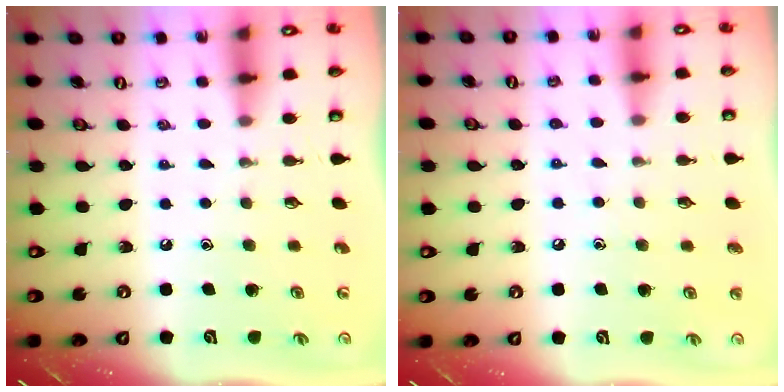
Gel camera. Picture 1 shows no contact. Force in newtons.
{"total": 5.6, "press": 5.6, "slide": 0.6}